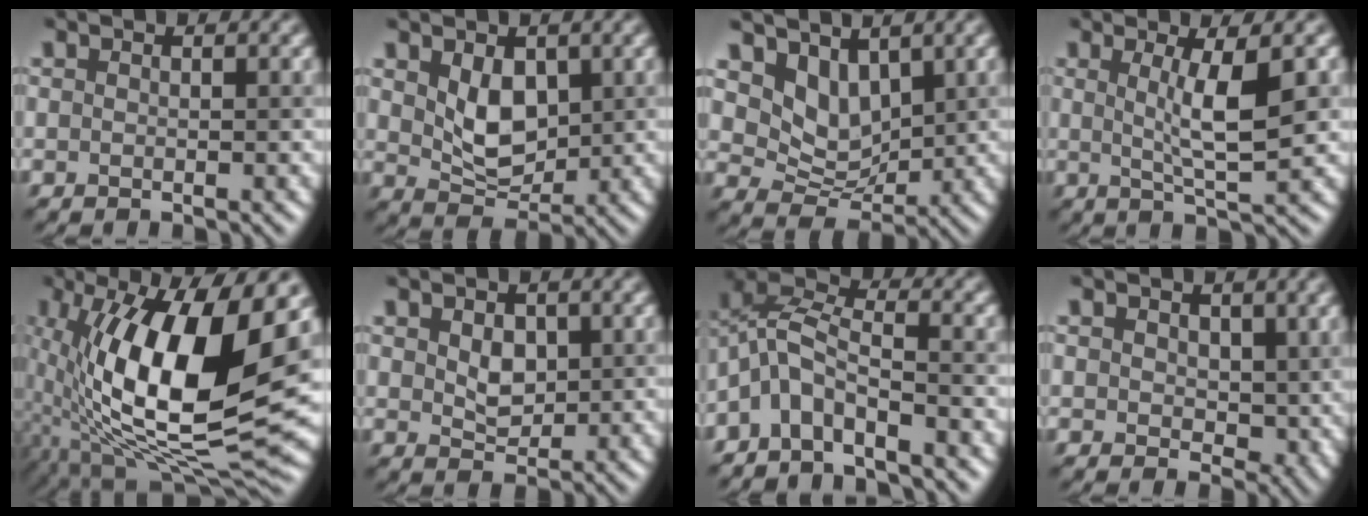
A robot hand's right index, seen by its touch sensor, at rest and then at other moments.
{"total": 3.3, "force": [0.9, 2.3, 2.2], "torque": [-0.053, -0.008, 0.031]}
{"total": 3.9, "force": [2.6, 2.6, 1.5], "torque": [-0.047, -0.016, 0.043]}
{"total": 4.4, "force": [0.8, 0.7, 4.3], "torque": [-0.070, -0.007, 0.021]}
{"total": 15.2, "force": [2.0, 5.3, 14.1], "torque": [-0.251, -0.009, 0.035]}
{"total": 1.8, "force": [0.5, 1.4, 1.0], "torque": [-0.023, -0.006, 0.019]}
{"total": 4.7, "force": [-3.0, 1.8, 3.1], "torque": [-0.067, 0.010, -0.066]}
{"total": 3.0, "force": [0.7, 2.3, 1.8], "torque": [-0.029, -0.011, 0.017]}